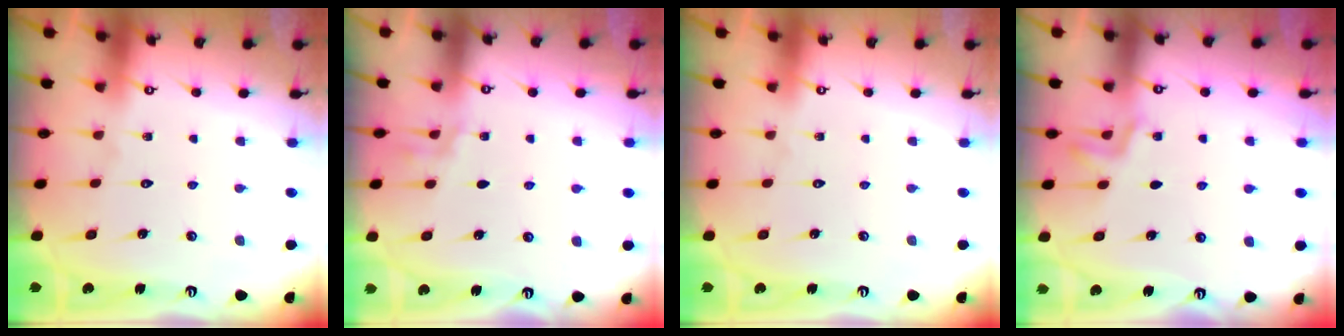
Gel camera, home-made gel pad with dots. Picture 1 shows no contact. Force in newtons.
{"total": 2.5, "press": 1.7, "slide": 1.8}
{"total": 0.0}
{"total": 1.9, "press": 1.2, "slide": 1.4}